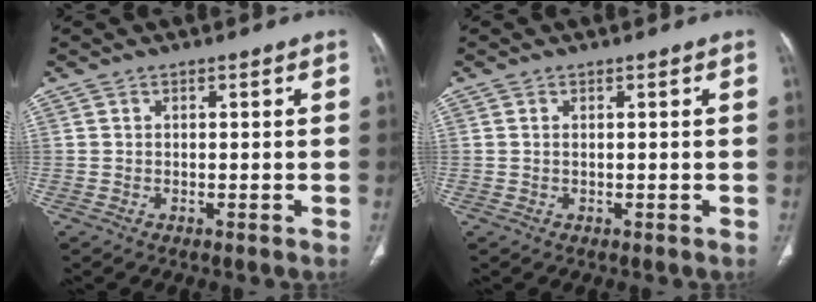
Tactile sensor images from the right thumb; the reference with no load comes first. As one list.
[{"total": 0.5, "force": [0.0, 0.2, 0.5], "torque": [-0.014, 0.002, 0.001]}]